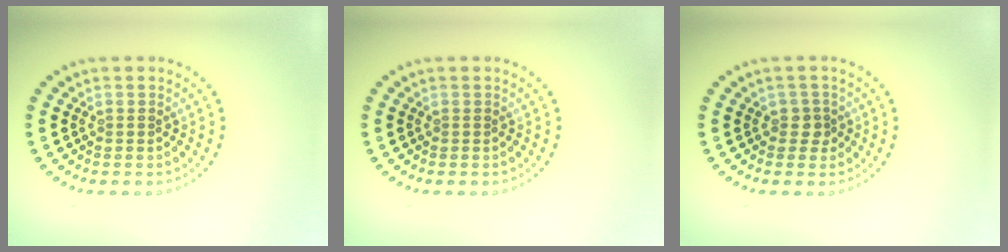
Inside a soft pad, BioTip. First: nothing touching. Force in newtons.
{"total": 0.0}
{"total": 1.4, "press": 1.1, "slide": 0.8}